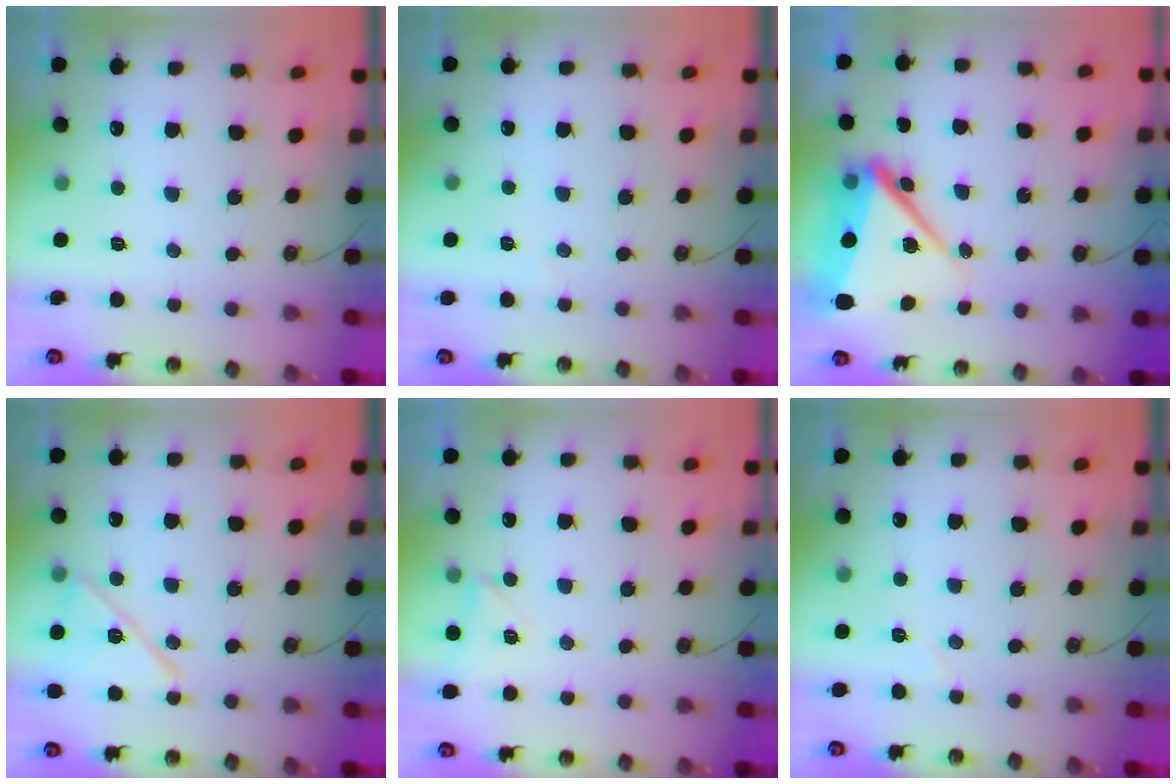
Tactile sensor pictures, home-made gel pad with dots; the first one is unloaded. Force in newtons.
{"total": 3.0, "press": 2.0, "slide": 2.2}
{"total": 12.2, "press": 11.3, "slide": 4.5}
{"total": 13.3, "press": 13.2, "slide": 1.5}
{"total": 5.1, "press": 5.1, "slide": 0.5}
{"total": 4.0, "press": 3.9, "slide": 0.8}